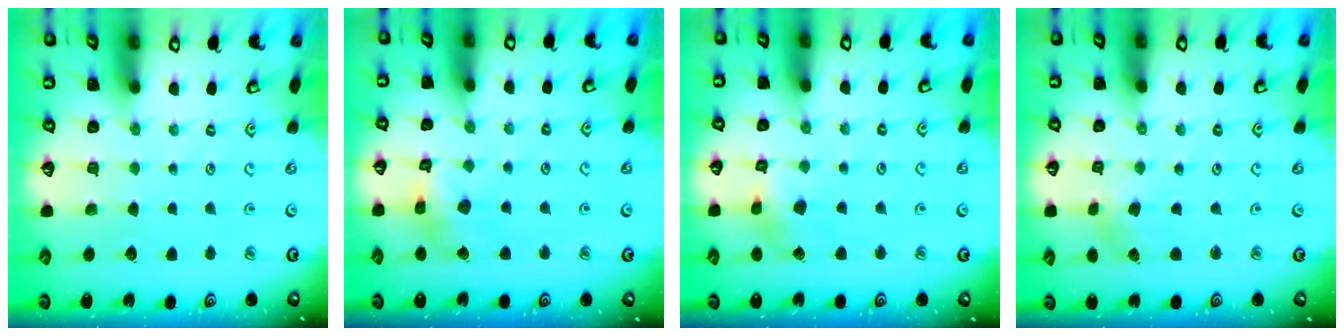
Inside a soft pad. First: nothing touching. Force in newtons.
{"total": 6.3, "press": 6.3, "slide": 0.5}
{"total": 4.0, "press": 3.9, "slide": 0.4}
{"total": 2.8, "press": 2.8, "slide": 0.3}